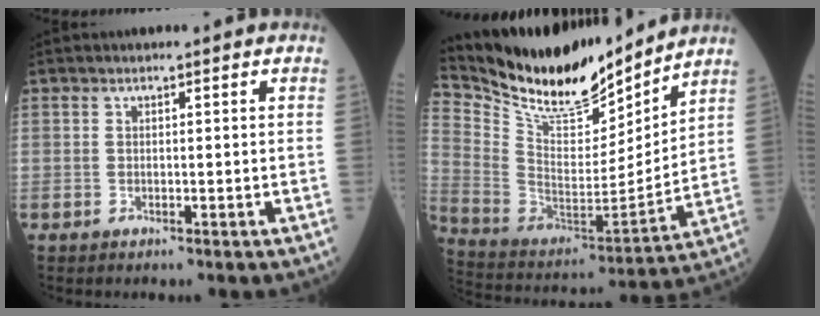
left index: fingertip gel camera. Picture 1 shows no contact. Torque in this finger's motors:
{"motor_torque": [0.95, -1.19, 0.21, 0.08]}